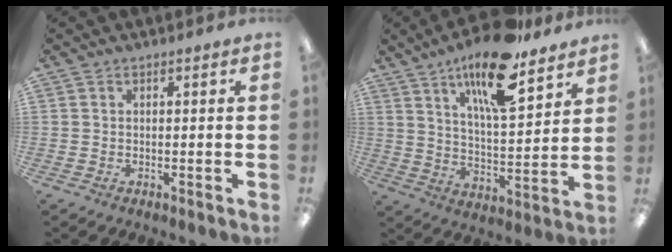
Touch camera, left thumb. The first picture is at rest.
{"total": 17.2, "force": [12.1, 5.1, 11.2], "torque": [-0.181, -0.065, 0.197]}